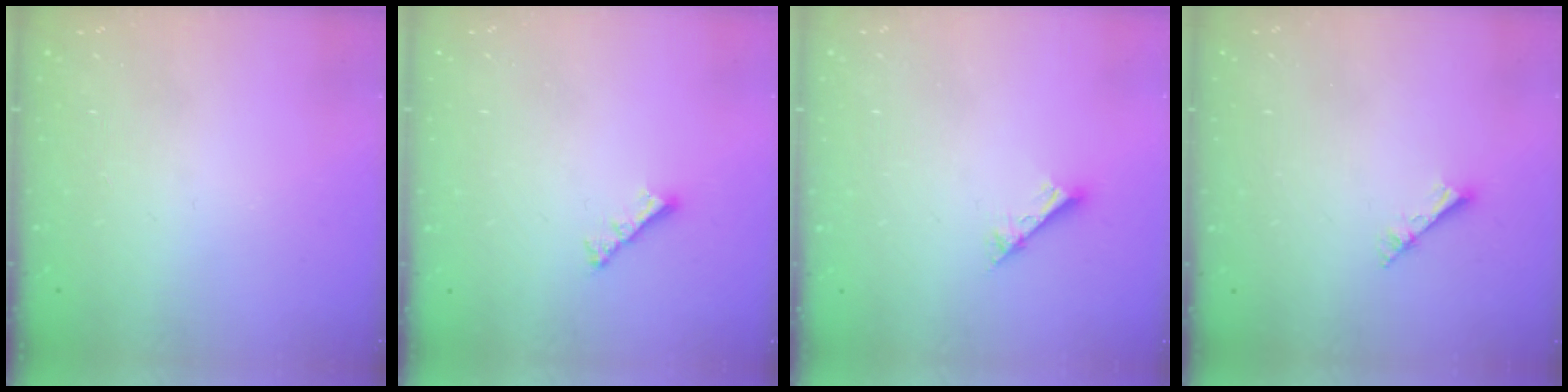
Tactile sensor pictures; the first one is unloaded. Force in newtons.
{"total": 3.0, "press": 3.0, "slide": 0.6}
{"total": 2.6, "press": 2.6, "slide": 0.2}
{"total": 2.7, "press": 2.7, "slide": 0.3}